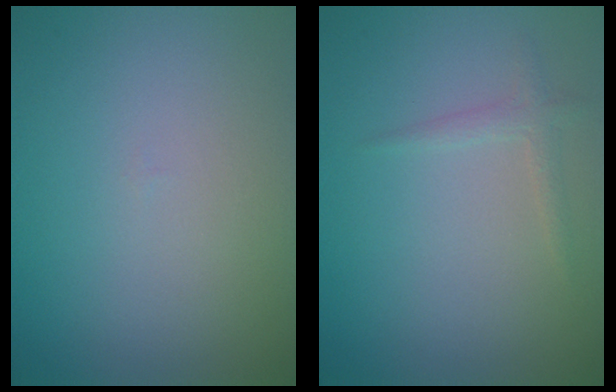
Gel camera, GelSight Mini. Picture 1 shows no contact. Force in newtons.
{"total": 1.1, "press": 1.1, "slide": 0.0}